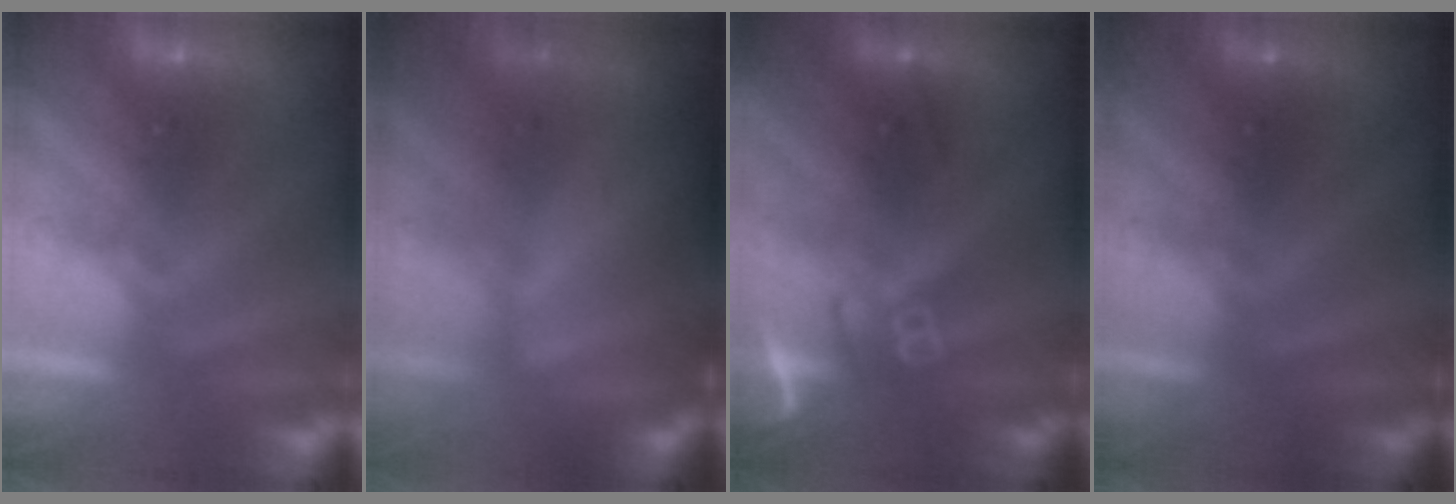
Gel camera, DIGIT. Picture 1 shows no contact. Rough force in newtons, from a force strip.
{"total": 7.5}
{"total": 2.6}
{"total": 2.8}